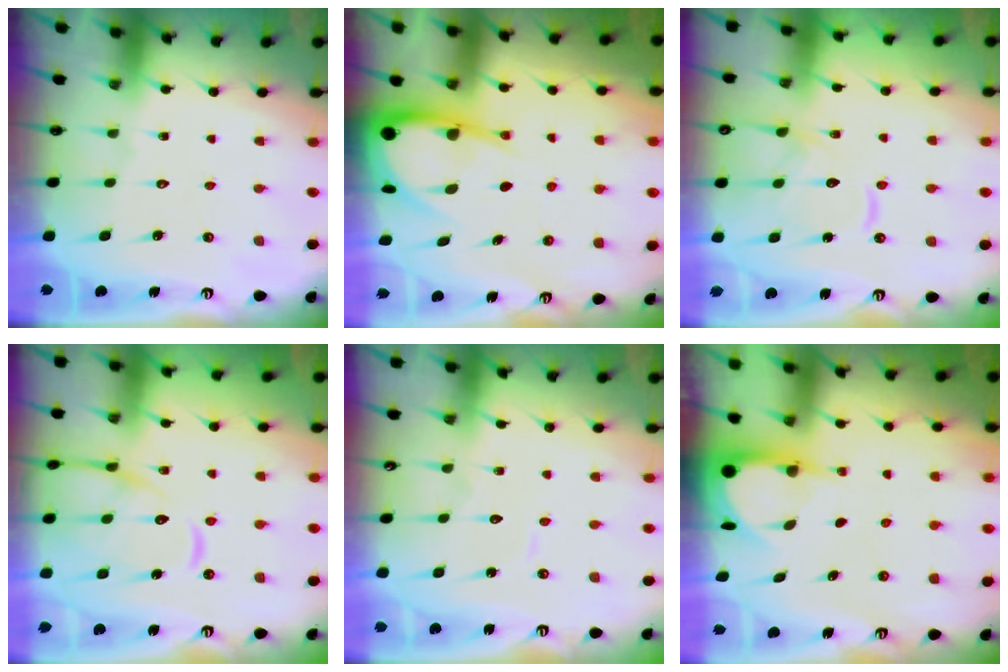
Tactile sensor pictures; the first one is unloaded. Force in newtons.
{"total": 10.7, "press": 10.7, "slide": 1.3}
{"total": 11.3, "press": 11.2, "slide": 1.1}
{"total": 12.3, "press": 12.2, "slide": 1.3}
{"total": 5.0, "press": 5.0, "slide": 0.1}
{"total": 3.9, "press": 3.9, "slide": 0.3}